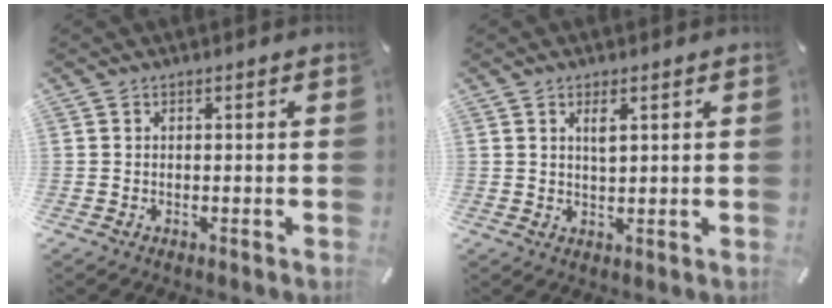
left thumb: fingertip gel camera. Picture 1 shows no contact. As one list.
[{"total": 2.8, "force": [1.3, 0.9, 2.3], "torque": [-0.040, 0.000, 0.020]}]